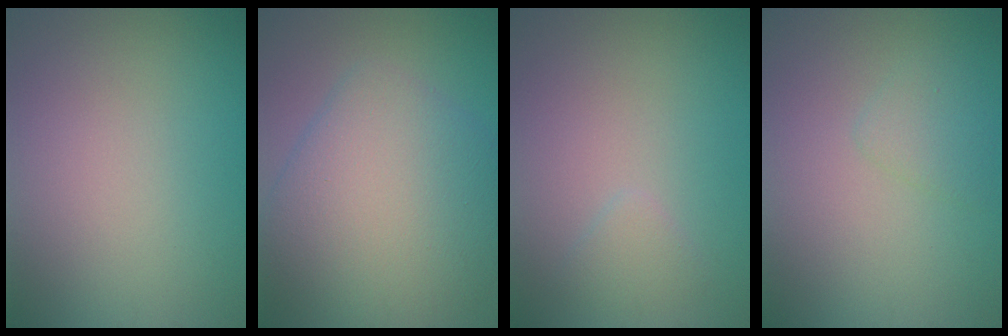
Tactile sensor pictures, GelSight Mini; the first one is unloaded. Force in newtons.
{"total": 9.3, "press": 9.2, "slide": 0.2}
{"total": 1.2, "press": 1.2, "slide": 0.1}
{"total": 1.6, "press": 1.6, "slide": 0.1}